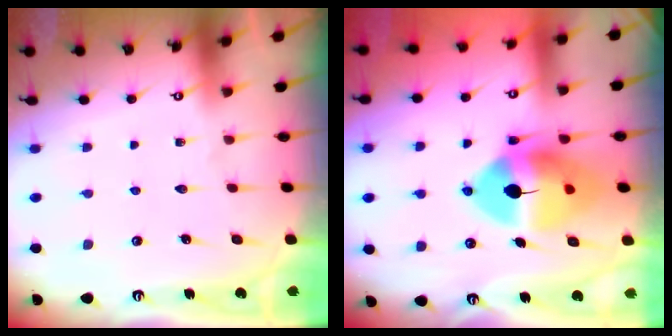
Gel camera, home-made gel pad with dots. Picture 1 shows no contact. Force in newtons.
{"total": 14.6, "press": 14.4, "slide": 2.1}